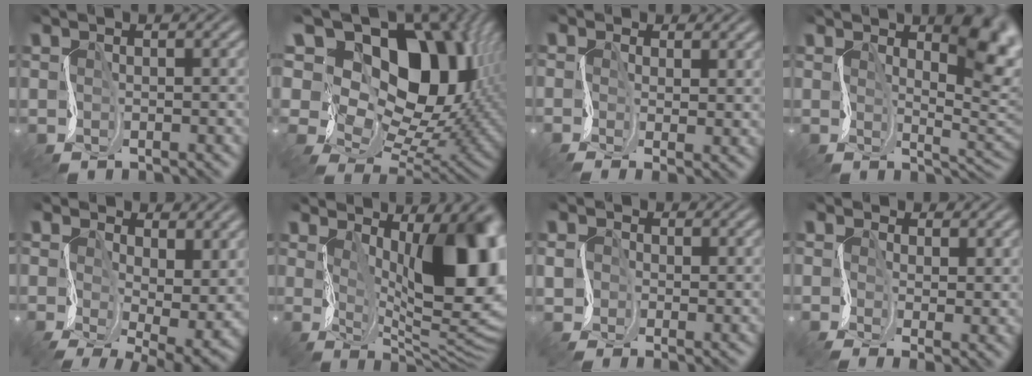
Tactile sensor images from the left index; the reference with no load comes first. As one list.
[{"total": 16.2, "force": [7.1, 9.5, 11.0], "torque": [-0.179, 0.042, 0.091]}, {"total": 1.3, "force": [-0.3, -1.0, -0.8], "torque": [0.019, -0.010, -0.011]}, {"total": 8.3, "force": [3.4, 3.4, 6.7], "torque": [-0.078, 0.004, 0.041]}, {"total": 5.5, "force": [0.1, 2.6, 4.9], "torque": [-0.079, -0.031, -0.004]}, {"total": 11.6, "force": [1.9, 3.9, 10.8], "torque": [-0.124, -0.010, 0.025]}, {"total": 1.4, "force": [-0.7, -0.1, -1.2], "torque": [0.016, -0.009, -0.021]}, {"total": 0.8, "force": [-0.1, -0.7, -0.2], "torque": [0.009, -0.013, -0.008]}]